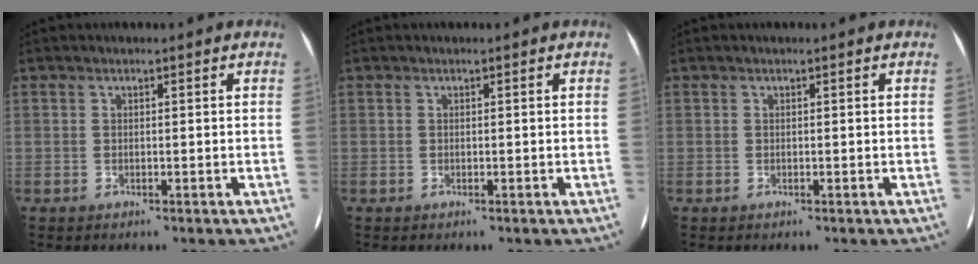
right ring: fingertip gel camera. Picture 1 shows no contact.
{"total": 0.0}
{"total": 0.0}